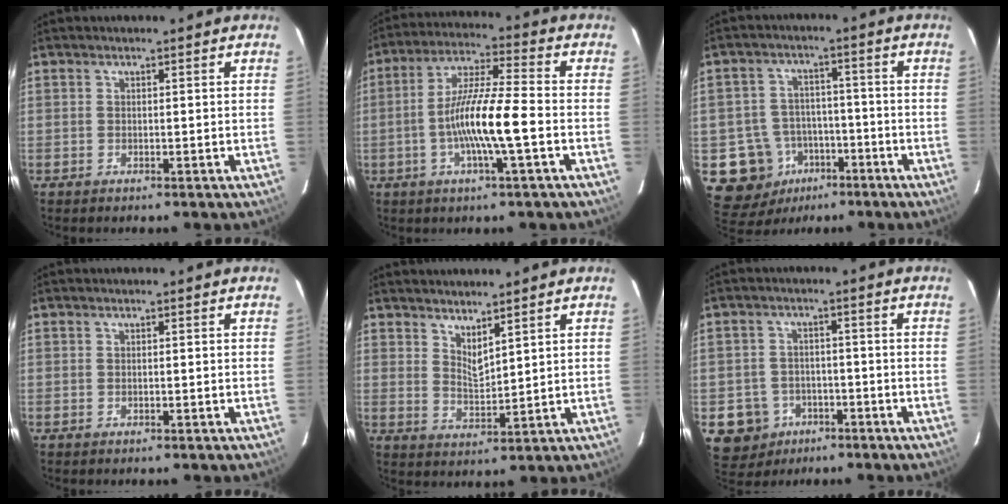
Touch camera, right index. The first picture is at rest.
{"total": 11.8, "force": [-3.2, 0.6, 11.4], "torque": [-0.219, 0.004, -0.062]}
{"total": 11.2, "force": [-5.0, 9.7, 2.4], "torque": [-0.078, 0.027, -0.061]}
{"total": 0.0}
{"total": 4.3, "force": [3.6, 0.9, 2.2], "torque": [-0.036, -0.010, 0.062]}
{"total": 8.0, "force": [-3.6, 7.0, 1.2], "torque": [-0.053, 0.024, -0.048]}